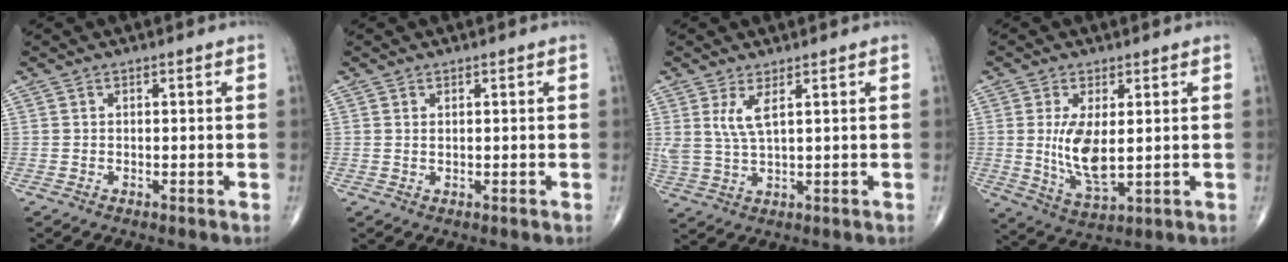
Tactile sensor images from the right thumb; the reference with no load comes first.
{"total": 0.7, "force": [0.3, 0.3, 0.5], "torque": [-0.010, 0.000, 0.008]}
{"total": 4.8, "force": [2.1, 1.2, 4.1], "torque": [-0.098, -0.014, 0.053]}
{"total": 9.3, "force": [0.7, 3.9, 8.4], "torque": [-0.161, -0.024, 0.026]}